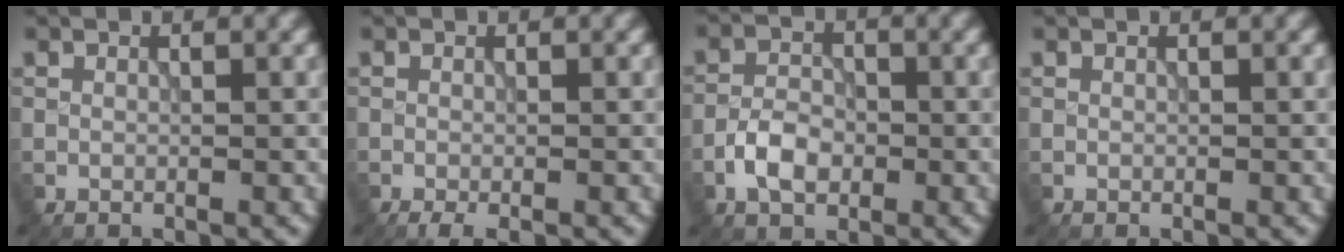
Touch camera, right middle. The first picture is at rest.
{"total": 1.4, "force": [-1.0, 0.3, 1.0], "torque": [-0.017, -0.005, -0.019]}
{"total": 3.5, "force": [-1.4, 2.2, 2.3], "torque": [-0.040, 0.004, -0.032]}
{"total": 0.0}